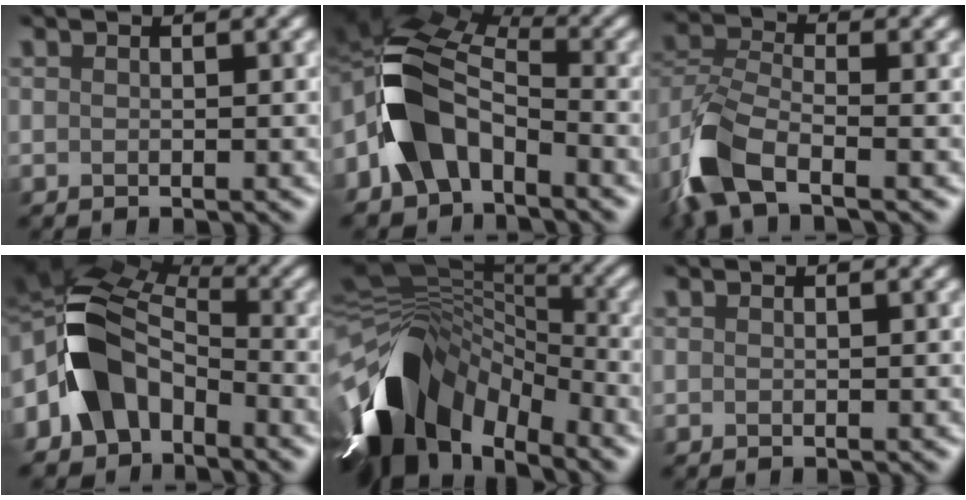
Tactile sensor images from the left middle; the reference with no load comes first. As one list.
[{"total": 6.3, "force": [-2.7, 4.1, 3.9], "torque": [-0.073, 0.008, -0.065]}, {"total": 6.4, "force": [-3.8, 3.3, 4.0], "torque": [-0.096, -0.003, -0.087]}, {"total": 7.1, "force": [-1.8, 5.1, 4.6], "torque": [-0.090, 0.006, -0.046]}, {"total": 12.6, "force": [-6.1, 7.9, 7.8], "torque": [-0.171, 0.005, -0.111]}, {"total": 0.0}]